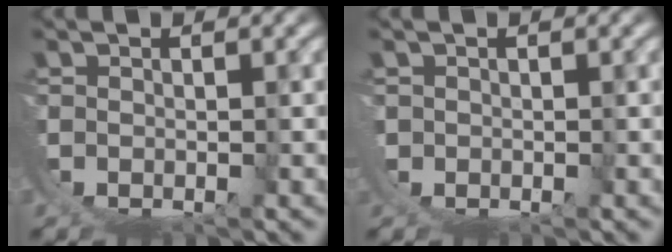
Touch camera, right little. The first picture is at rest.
{"total": 1.5, "force": [-0.5, 1.3, 0.4], "torque": [-0.025, -0.019, 0.000]}